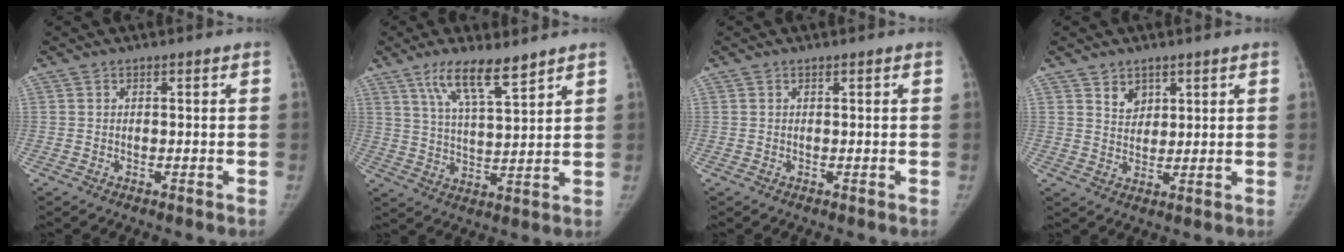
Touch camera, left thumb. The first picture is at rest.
{"total": 9.7, "force": [6.7, 2.0, 6.7], "torque": [-0.114, -0.036, 0.127]}
{"total": 0.0}
{"total": 3.6, "force": [2.3, 2.5, 1.2], "torque": [0.001, -0.019, 0.044]}